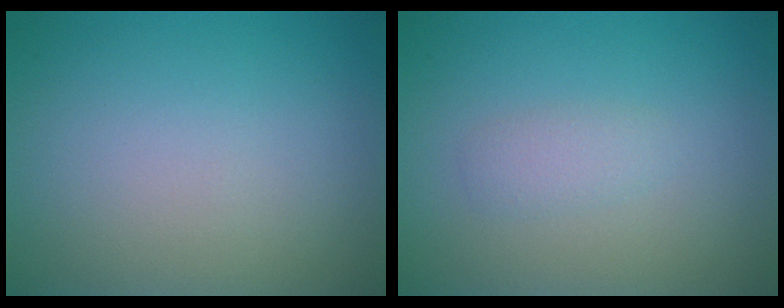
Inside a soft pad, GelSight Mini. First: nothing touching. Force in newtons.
{"total": 1.2, "press": 1.2, "slide": 0.1}